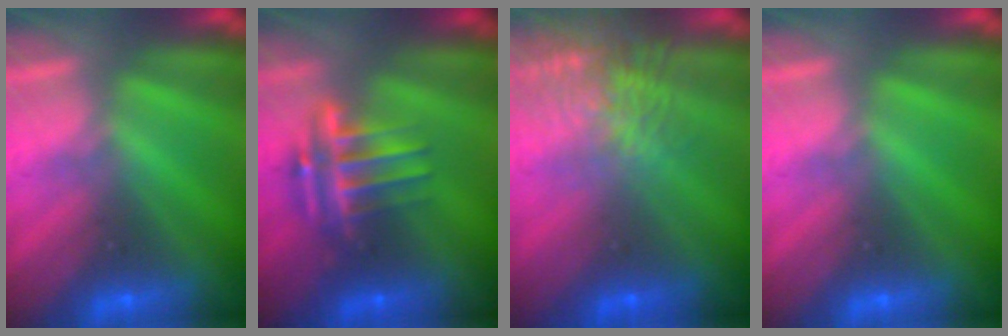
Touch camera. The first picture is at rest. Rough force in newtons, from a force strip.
{"total": 7.4}
{"total": 7.8}
{"total": 0.0}